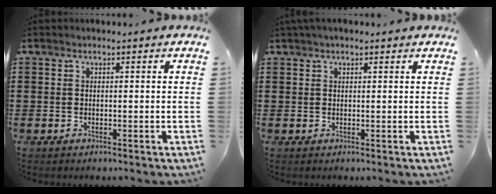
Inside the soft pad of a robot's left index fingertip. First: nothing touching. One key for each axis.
{"total": 1.1, "fx": 0.7, "fy": 0.3, "fz": 0.7, "tx": -0.015, "ty": 0.003, "tz": 0.013}